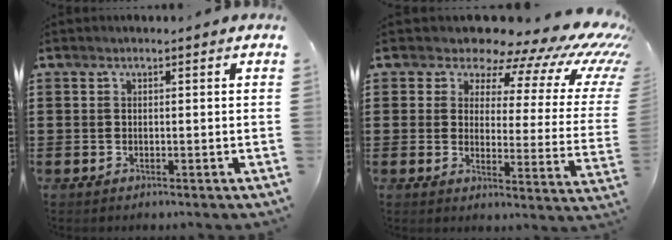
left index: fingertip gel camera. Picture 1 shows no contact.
{"total": 10.6, "force": [8.8, 3.4, 4.9], "torque": [-0.096, -0.066, 0.145]}